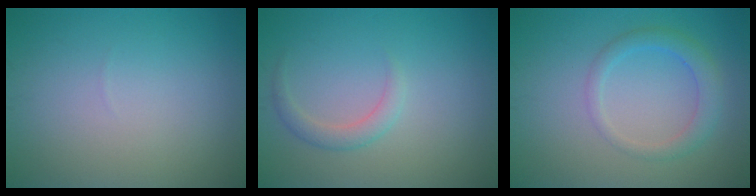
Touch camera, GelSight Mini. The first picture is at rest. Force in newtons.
{"total": 1.7, "press": 1.7, "slide": 0.1}
{"total": 2.6, "press": 2.6, "slide": 0.0}